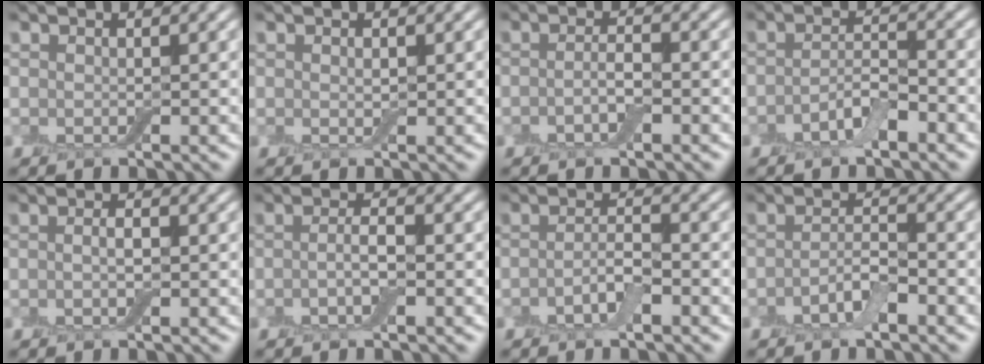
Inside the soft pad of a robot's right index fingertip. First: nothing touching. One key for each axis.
{"total": 0.6, "fx": 0.2, "fy": 0.3, "fz": 0.5, "tx": -0.009, "ty": 0.000, "tz": 0.002}
{"total": 1.7, "fx": -0.6, "fy": 0.4, "fz": 1.6, "tx": -0.030, "ty": 0.002, "tz": -0.016}
{"total": 2.9, "fx": -1.6, "fy": 1.0, "fz": 2.3, "tx": -0.044, "ty": 0.006, "tz": -0.034}
{"total": 1.1, "fx": -0.1, "fy": 0.3, "fz": 1.1, "tx": -0.021, "ty": -0.001, "tz": -0.003}
{"total": 2.0, "fx": -0.5, "fy": 0.5, "fz": 1.9, "tx": -0.036, "ty": 0.002, "tz": -0.014}
{"total": 2.3, "fx": -1.1, "fy": 0.6, "fz": 1.9, "tx": -0.037, "ty": 0.006, "tz": -0.025}
{"total": 2.6, "fx": -1.3, "fy": 0.8, "fz": 2.1, "tx": -0.042, "ty": 0.006, "tz": -0.030}